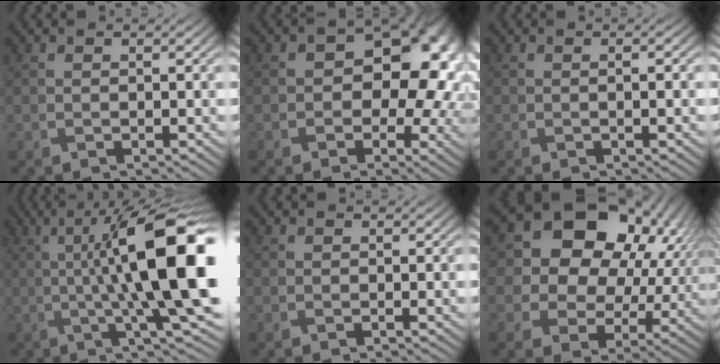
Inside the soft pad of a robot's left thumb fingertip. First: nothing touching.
{"total": 11.3, "force": [-0.1, 7.6, 8.4], "torque": [-0.085, -0.008, 0.003]}
{"total": 1.0, "force": [0.0, 0.1, 1.0], "torque": [-0.015, 0.003, -0.001]}
{"total": 16.1, "force": [0.1, 3.6, 15.7], "torque": [-0.222, 0.010, 0.007]}
{"total": 0.0}
{"total": 18.3, "force": [5.3, 14.2, 10.3], "torque": [-0.214, 0.042, 0.111]}